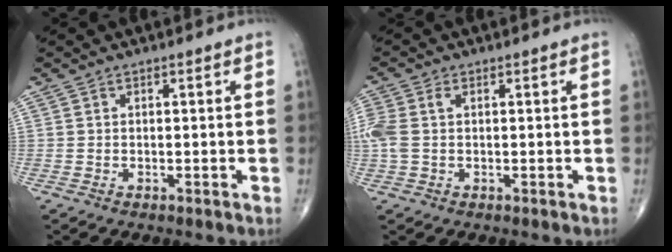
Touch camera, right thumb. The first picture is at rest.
{"total": 5.5, "force": [0.6, 3.4, 4.3], "torque": [-0.142, 0.022, 0.015]}